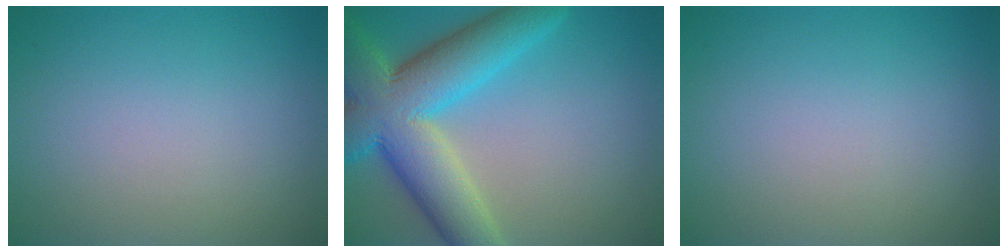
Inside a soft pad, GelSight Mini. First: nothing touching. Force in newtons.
{"total": 11.2, "press": 11.2, "slide": 0.6}
{"total": 0.0}